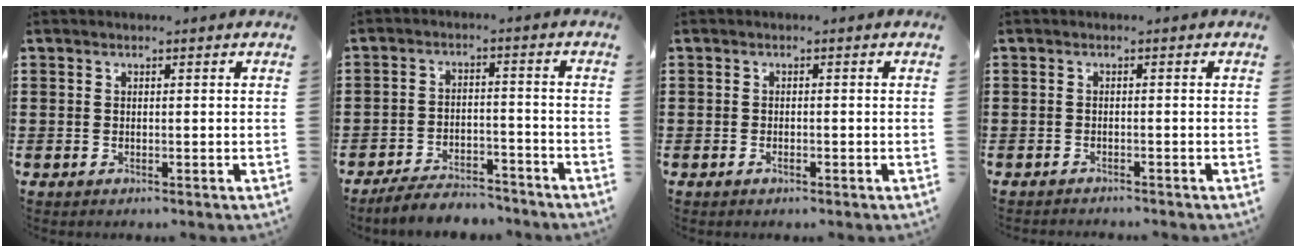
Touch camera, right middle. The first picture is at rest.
{"total": 5.1, "force": [-5.0, 0.9, 0.9], "torque": [-0.021, 0.008, -0.100]}
{"total": 0.9, "force": [-0.5, 0.3, 0.7], "torque": [-0.015, -0.004, -0.008]}
{"total": 0.8, "force": [-0.8, 0.0, 0.0], "torque": [-0.002, 0.001, -0.018]}